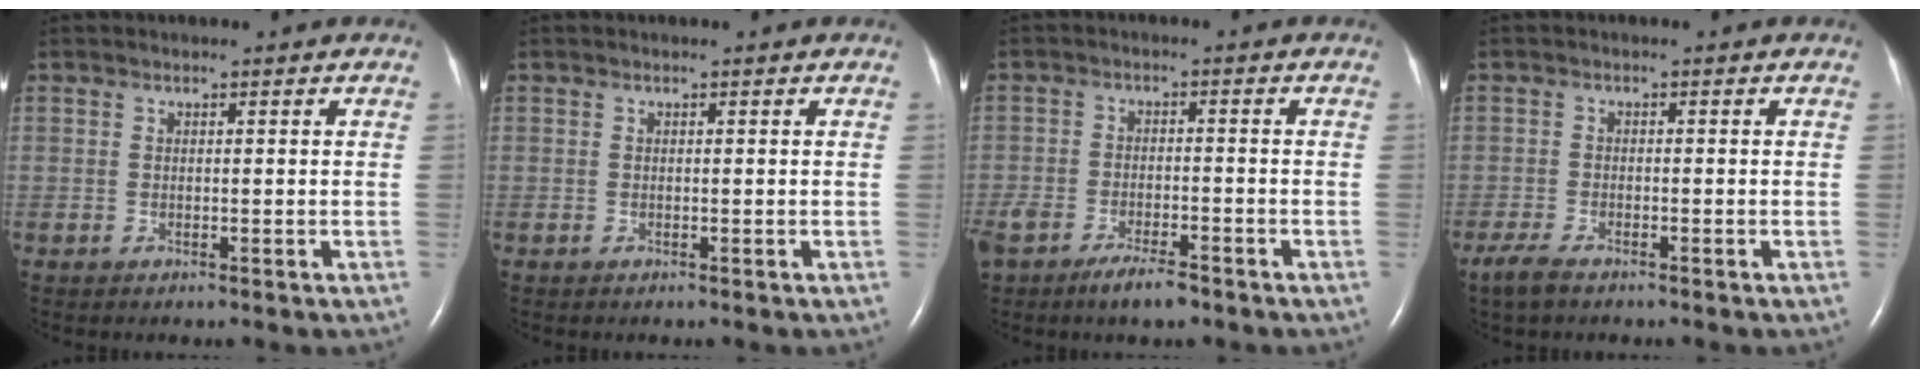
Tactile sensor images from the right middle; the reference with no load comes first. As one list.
[{"total": 0.0}, {"total": 6.3, "force": [-4.8, 1.9, 3.6], "torque": [-0.073, -0.006, -0.083]}, {"total": 3.4, "force": [-2.6, 0.9, 2.1], "torque": [-0.049, -0.009, -0.045]}]